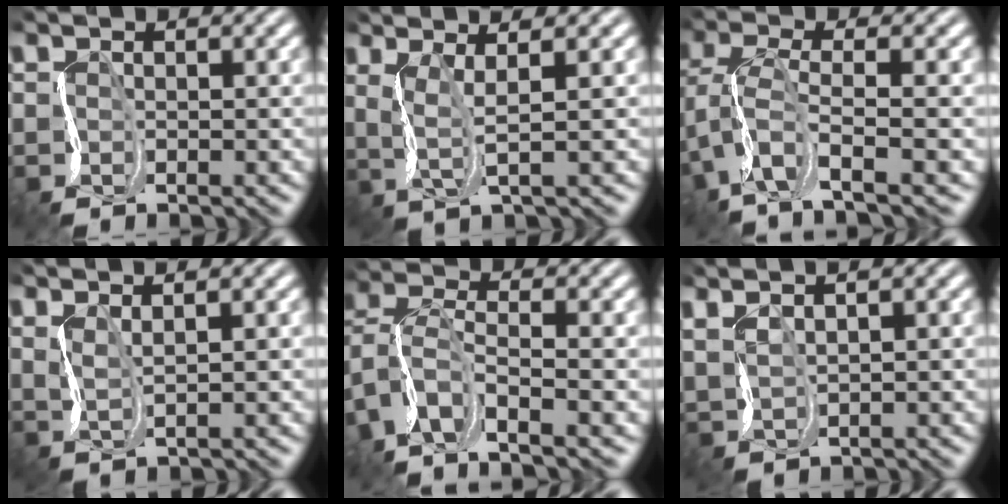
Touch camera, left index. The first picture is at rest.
{"total": 2.9, "force": [0.8, 0.1, 2.7], "torque": [-0.060, 0.005, 0.012]}
{"total": 5.4, "force": [-1.1, 2.2, 4.8], "torque": [-0.108, 0.000, -0.038]}
{"total": 2.2, "force": [1.5, 0.6, 1.5], "torque": [-0.029, 0.008, 0.014]}
{"total": 7.3, "force": [-3.7, 3.6, 5.1], "torque": [-0.114, -0.009, -0.072]}
{"total": 3.4, "force": [2.5, 1.4, 1.9], "torque": [-0.044, 0.029, 0.038]}